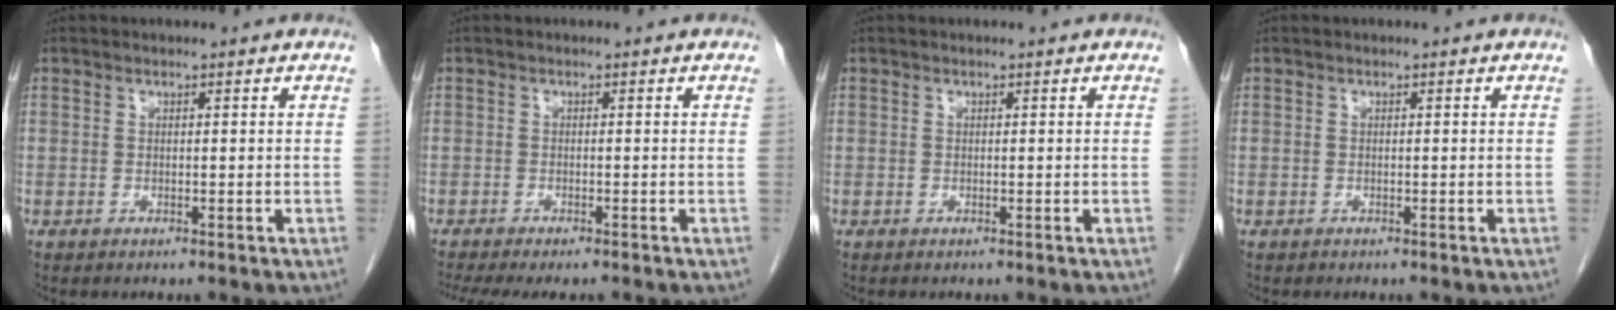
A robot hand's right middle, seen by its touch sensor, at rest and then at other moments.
{"total": 8.4, "force": [-7.2, 1.7, 4.0], "torque": [-0.056, -0.008, -0.105]}
{"total": 0.0}
{"total": 0.0}